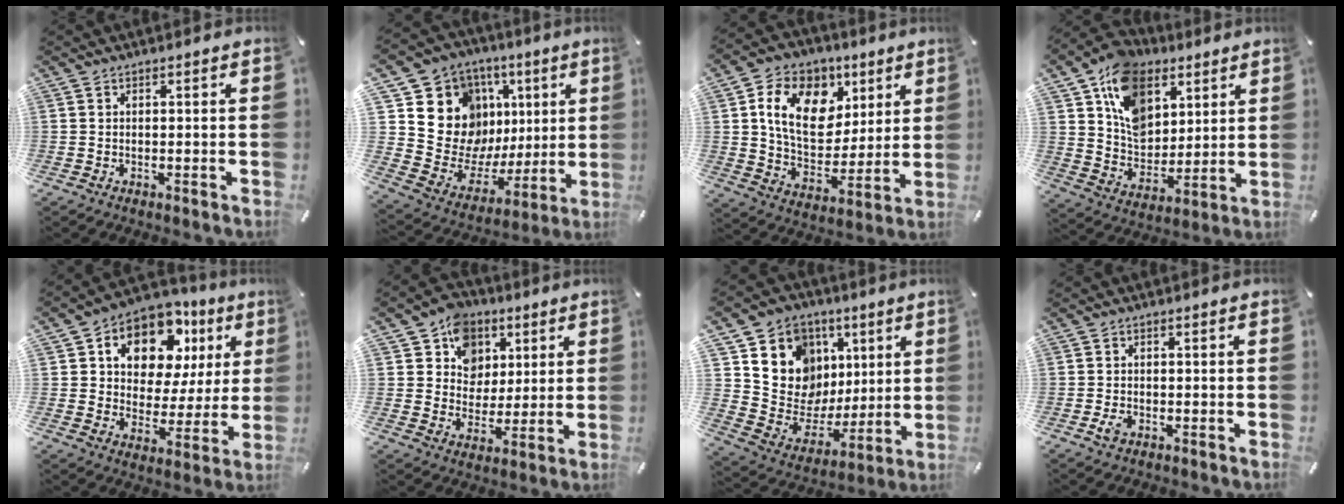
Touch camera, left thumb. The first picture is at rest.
{"total": 16.6, "force": [6.0, 14.5, 5.3], "torque": [-0.074, -0.056, 0.135]}
{"total": 15.4, "force": [6.3, 11.3, 8.3], "torque": [-0.139, -0.014, 0.121]}
{"total": 15.0, "force": [7.0, 11.6, 6.5], "torque": [-0.122, -0.037, 0.137]}
{"total": 12.8, "force": [6.6, 8.6, 6.7], "torque": [-0.114, -0.041, 0.118]}
{"total": 11.1, "force": [4.5, 10.0, 2.1], "torque": [-0.041, -0.031, 0.087]}
{"total": 14.9, "force": [4.9, 13.6, 3.5], "torque": [-0.038, -0.044, 0.107]}
{"total": 1.9, "force": [-0.7, 1.3, 1.1], "torque": [-0.027, -0.001, -0.013]}